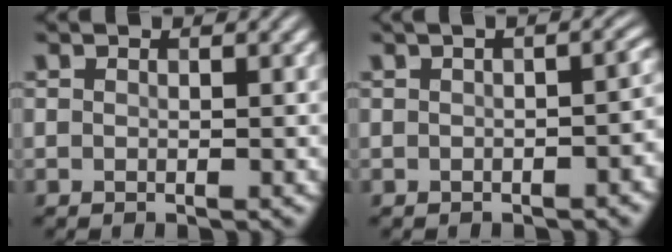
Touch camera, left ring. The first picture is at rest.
{"total": 3.8, "force": [-0.3, 1.6, 3.4], "torque": [-0.026, 0.006, 0.003]}